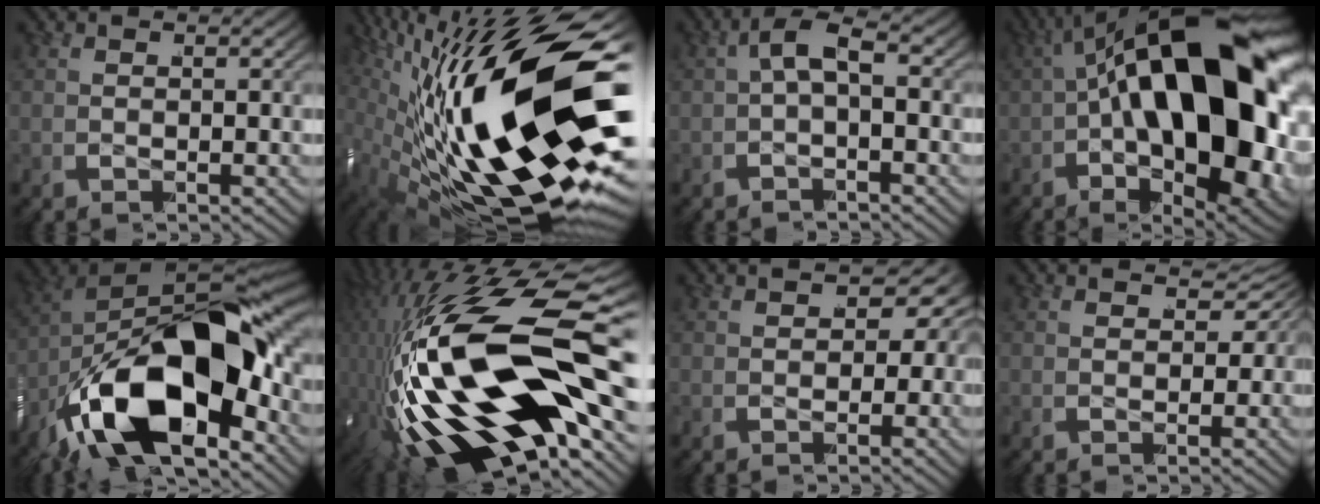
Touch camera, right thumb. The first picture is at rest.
{"total": 25.9, "force": [-2.4, 12.1, 22.8], "torque": [-0.406, -0.023, -0.003]}
{"total": 4.1, "force": [-0.3, 2.1, 3.5], "torque": [-0.065, 0.014, -0.017]}
{"total": 28.7, "force": [-1.5, 14.8, 24.5], "torque": [-0.397, -0.028, -0.001]}
{"total": 22.8, "force": [-3.9, 13.1, 18.2], "torque": [-0.362, -0.046, -0.042]}
{"total": 22.3, "force": [-4.6, 10.2, 19.3], "torque": [-0.400, -0.028, -0.051]}
{"total": 5.7, "force": [0.3, 3.5, 4.5], "torque": [-0.057, -0.010, 0.008]}
{"total": 2.9, "force": [0.6, 1.8, 2.2], "torque": [-0.033, -0.008, 0.014]}